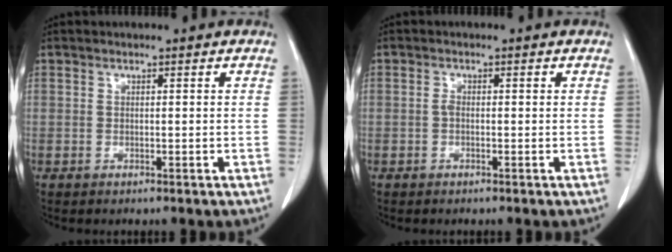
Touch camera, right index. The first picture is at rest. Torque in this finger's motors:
{"motor_torque": [-0.01, 0.07, -0.02, 0.02]}